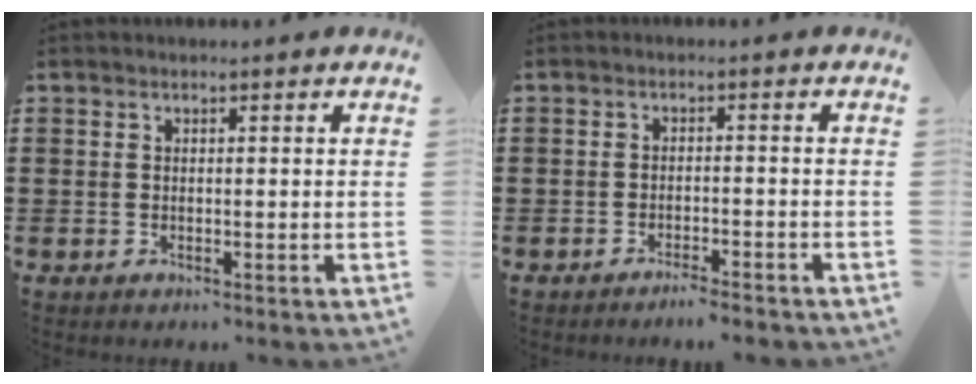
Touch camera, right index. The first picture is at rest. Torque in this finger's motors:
{"motor_torque": [1.05, 1.09, 0.03, 0.04]}